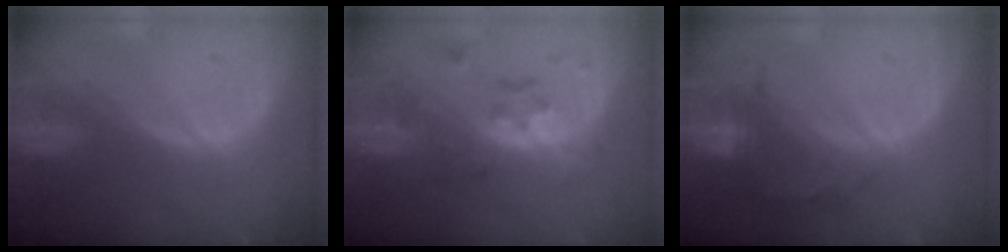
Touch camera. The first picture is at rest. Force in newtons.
{"total": 6.1, "press": 5.9, "slide": 1.6}
{"total": 6.5, "press": 6.1, "slide": 2.3}